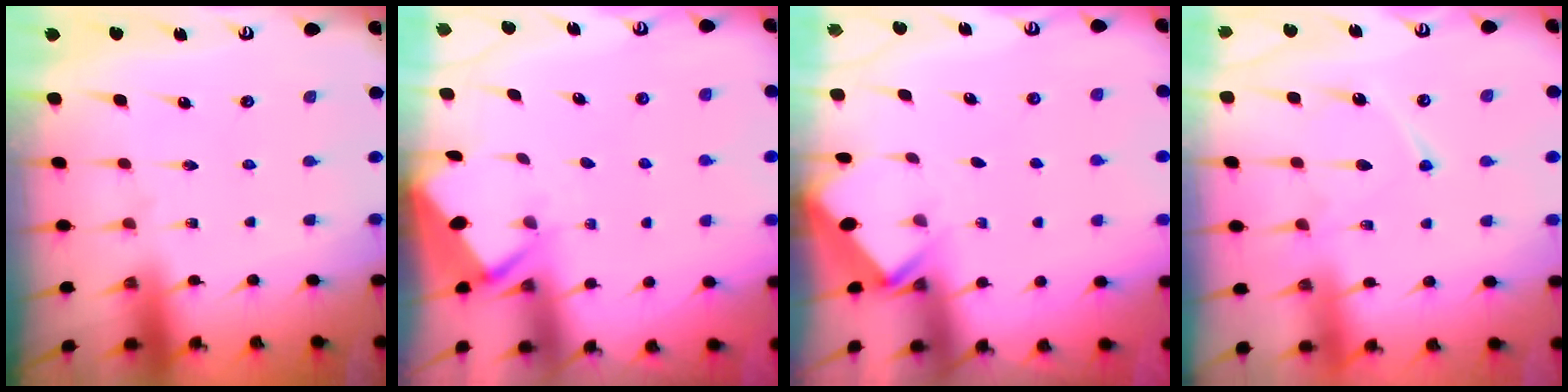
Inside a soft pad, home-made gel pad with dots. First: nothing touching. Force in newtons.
{"total": 2.6, "press": 2.6, "slide": 0.4}
{"total": 4.4, "press": 4.3, "slide": 0.5}
{"total": 11.5, "press": 11.4, "slide": 1.0}